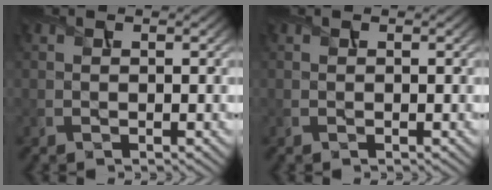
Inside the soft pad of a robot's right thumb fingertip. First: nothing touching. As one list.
[{"total": 0.0}]